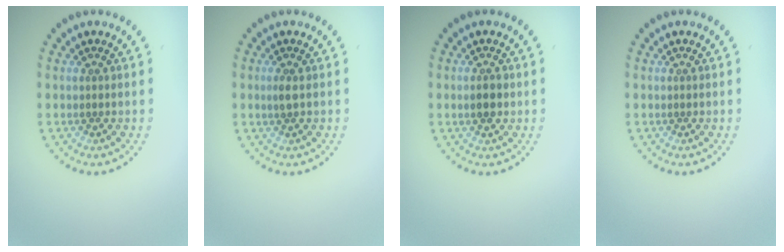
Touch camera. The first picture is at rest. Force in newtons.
{"total": 0.8, "press": 0.8, "slide": 0.2}
{"total": 1.9, "press": 1.9, "slide": 0.1}
{"total": 0.0}